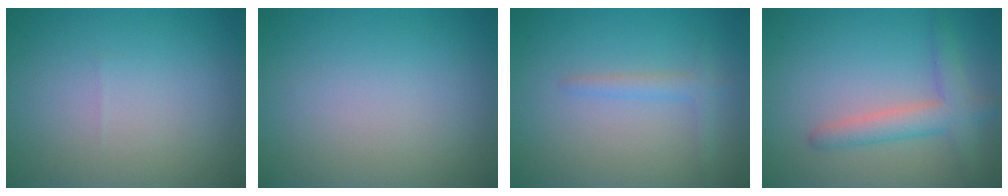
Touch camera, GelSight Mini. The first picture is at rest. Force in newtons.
{"total": 0.0}
{"total": 1.4, "press": 1.4, "slide": 0.2}
{"total": 3.5, "press": 3.5, "slide": 0.2}